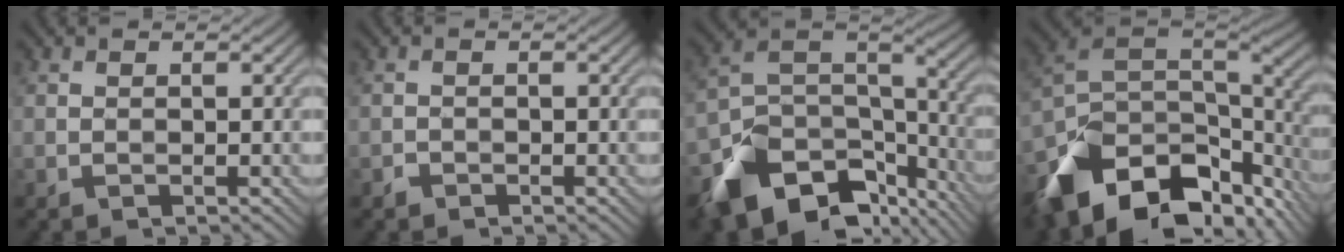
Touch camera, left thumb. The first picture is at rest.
{"total": 0.6, "force": [-0.5, 0.3, -0.2], "torque": [0.004, -0.002, -0.009]}
{"total": 14.9, "force": [-9.2, 8.9, 7.5], "torque": [-0.175, -0.026, -0.141]}
{"total": 17.1, "force": [-9.8, 9.7, 10.1], "torque": [-0.243, -0.060, -0.131]}